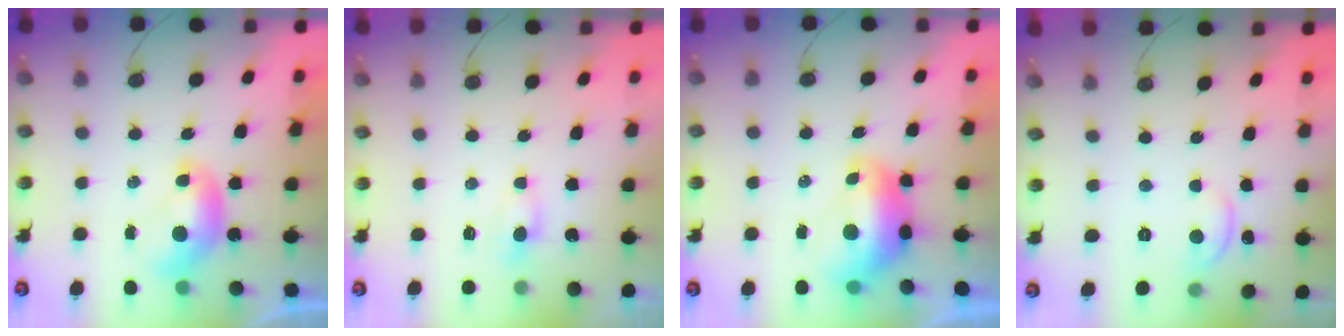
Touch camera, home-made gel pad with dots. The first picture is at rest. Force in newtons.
{"total": 0.5, "press": 0.3, "slide": 0.5}
{"total": 2.8, "press": 2.7, "slide": 0.7}
{"total": 0.9, "press": 0.6, "slide": 0.6}